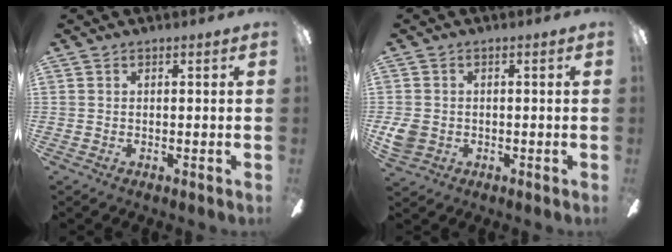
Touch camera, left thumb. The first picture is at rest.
{"total": 4.4, "force": [-0.6, 3.8, 2.1], "torque": [-0.043, 0.004, -0.010]}